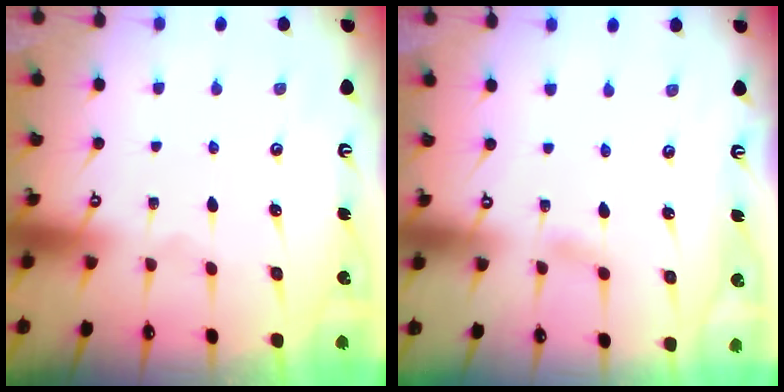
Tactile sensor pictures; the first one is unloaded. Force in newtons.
{"total": 2.7, "press": 2.7, "slide": 0.3}